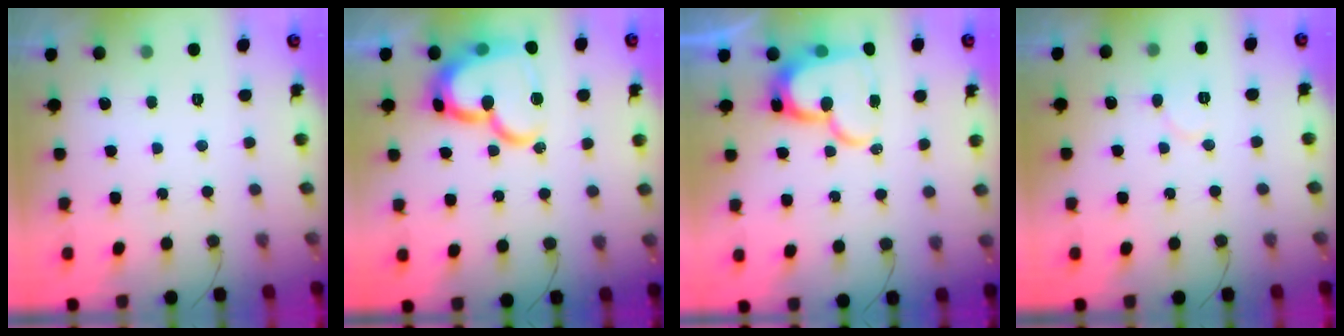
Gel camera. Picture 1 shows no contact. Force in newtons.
{"total": 21.2, "press": 21.1, "slide": 1.5}
{"total": 18.0, "press": 17.9, "slide": 1.9}
{"total": 5.8, "press": 5.7, "slide": 0.5}